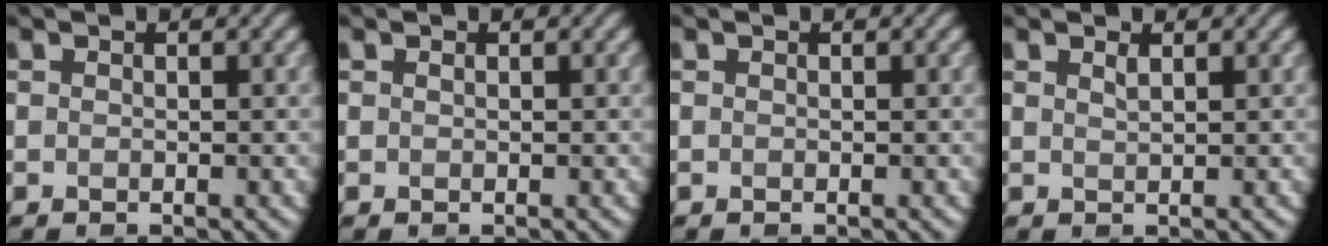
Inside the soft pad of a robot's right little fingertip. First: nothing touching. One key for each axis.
{"total": 0.0}
{"total": 0.0}
{"total": 0.8, "fx": 0.6, "fy": 0.1, "fz": 0.5, "tx": -0.009, "ty": 0.000, "tz": 0.011}